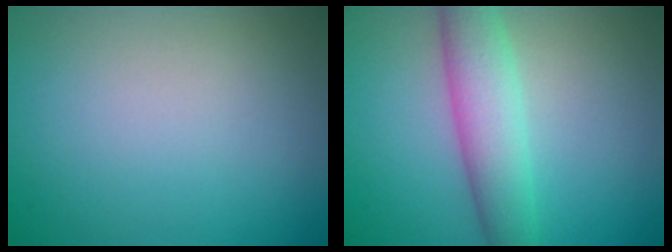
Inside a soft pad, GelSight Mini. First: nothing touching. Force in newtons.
{"total": 4.8, "press": 4.8, "slide": 0.1}